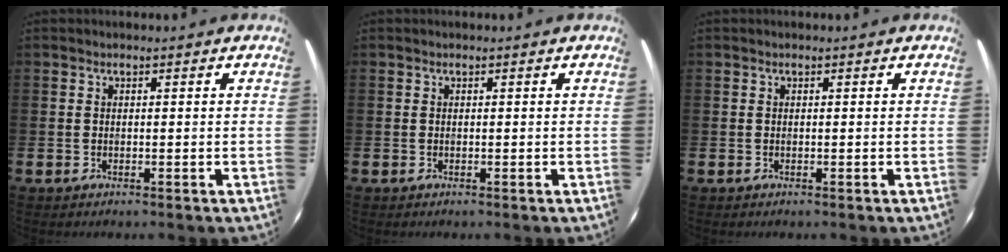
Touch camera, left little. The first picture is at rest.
{"total": 0.0}
{"total": 0.0}